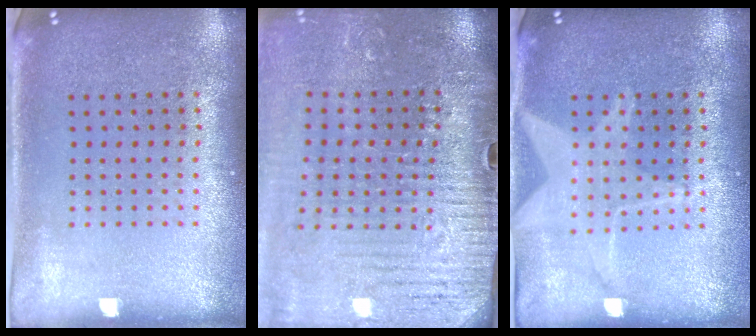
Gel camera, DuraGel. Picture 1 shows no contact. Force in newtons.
{"total": 4.1, "press": 3.8, "slide": 1.4}
{"total": 2.7, "press": 2.7, "slide": 0.4}